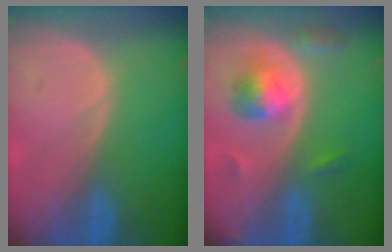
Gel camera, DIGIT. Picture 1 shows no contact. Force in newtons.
{"total": 5.7, "press": 5.3, "slide": 1.9}